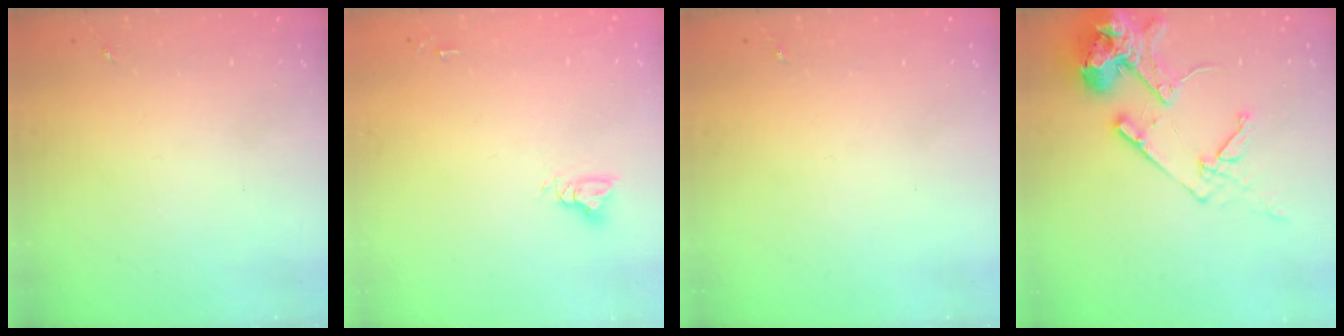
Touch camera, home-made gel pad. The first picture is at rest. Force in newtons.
{"total": 4.9, "press": 4.9, "slide": 0.3}
{"total": 0.0}
{"total": 16.6, "press": 16.5, "slide": 2.3}